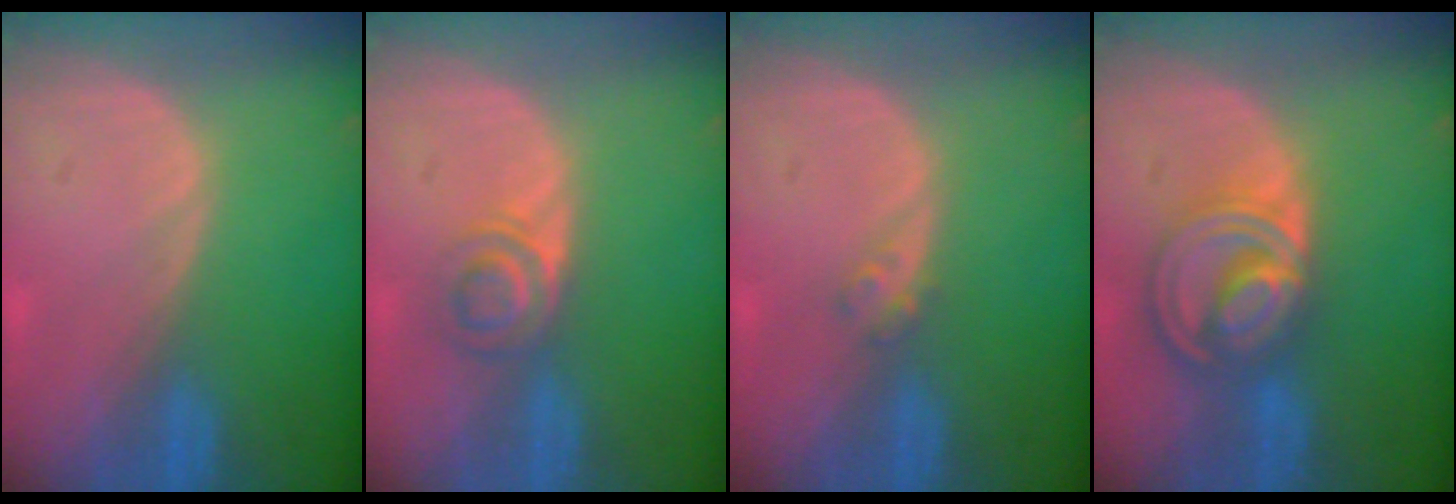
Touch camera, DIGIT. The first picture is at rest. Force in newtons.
{"total": 3.8, "press": 3.6, "slide": 0.9}
{"total": 1.6, "press": 1.4, "slide": 0.8}
{"total": 8.7, "press": 7.4, "slide": 4.6}